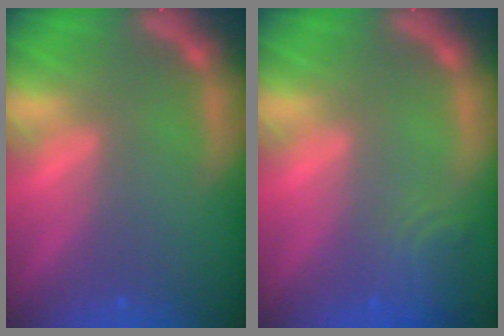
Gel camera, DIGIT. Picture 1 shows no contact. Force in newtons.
{"total": 3.5}